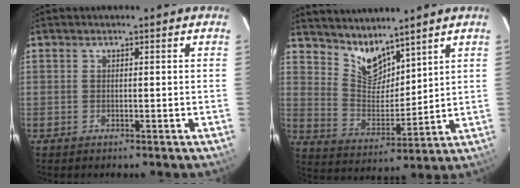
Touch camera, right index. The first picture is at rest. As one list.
[{"total": 8.7, "force": [7.5, 3.2, 3.1], "torque": [-0.055, -0.006, 0.151]}]